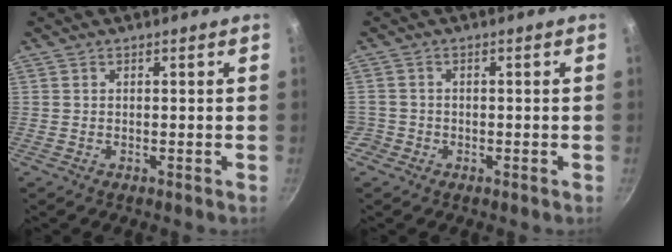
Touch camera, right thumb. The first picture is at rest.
{"total": 2.1, "force": [-1.1, 1.8, 0.3], "torque": [-0.002, 0.013, -0.020]}